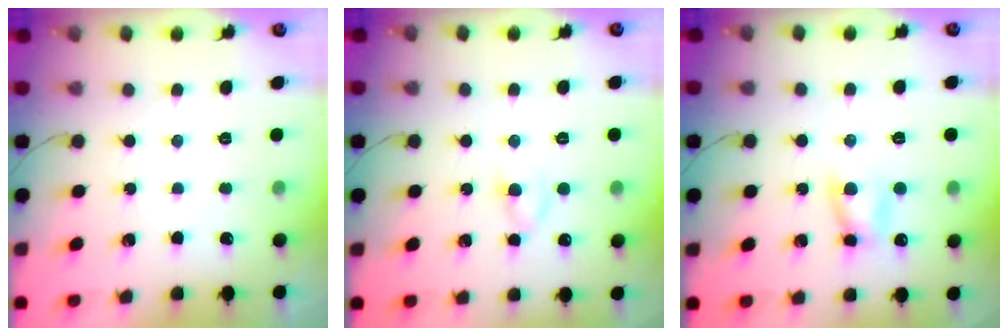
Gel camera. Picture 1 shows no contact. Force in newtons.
{"total": 2.5, "press": 2.2, "slide": 1.2}
{"total": 5.7, "press": 5.7, "slide": 0.8}